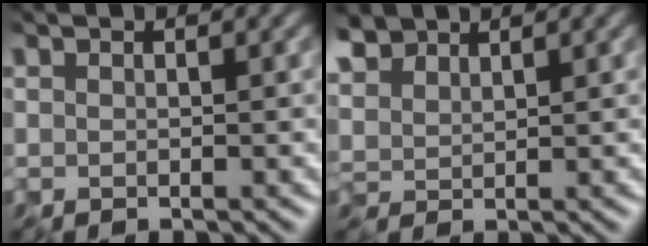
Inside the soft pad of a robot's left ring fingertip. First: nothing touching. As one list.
[{"total": 3.9, "force": [2.8, 1.9, 1.9], "torque": [-0.063, -0.001, 0.055]}]